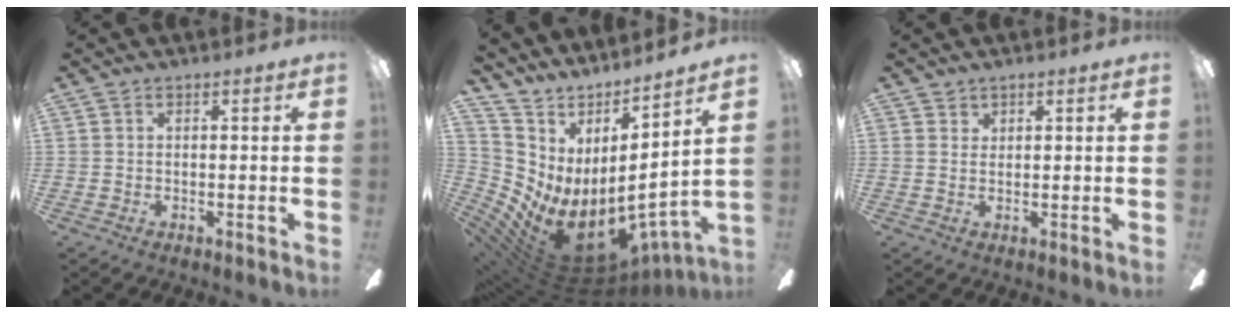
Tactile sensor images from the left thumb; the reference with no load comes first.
{"total": 8.3, "force": [-3.3, 1.3, 7.5], "torque": [-0.099, -0.060, -0.051]}
{"total": 1.1, "force": [1.0, 0.6, 0.1], "torque": [-0.002, 0.000, 0.019]}